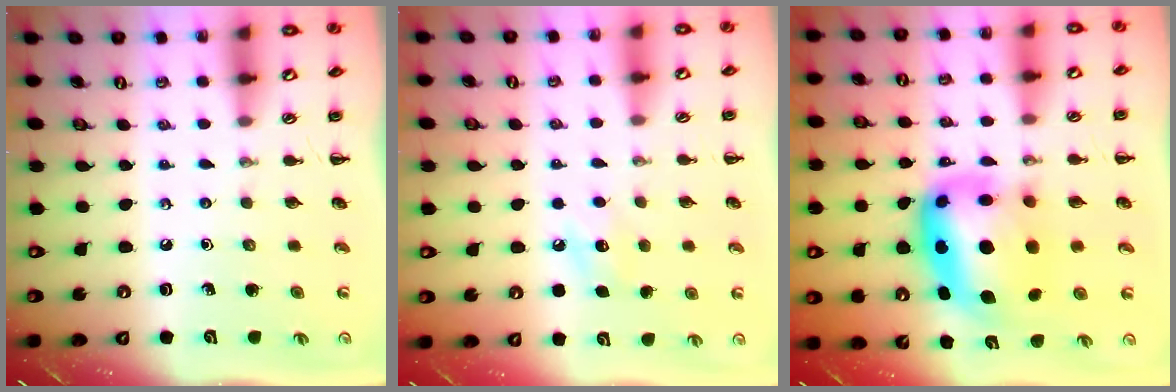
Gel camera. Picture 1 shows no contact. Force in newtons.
{"total": 7.8, "press": 7.6, "slide": 1.7}
{"total": 13.9, "press": 13.4, "slide": 3.6}